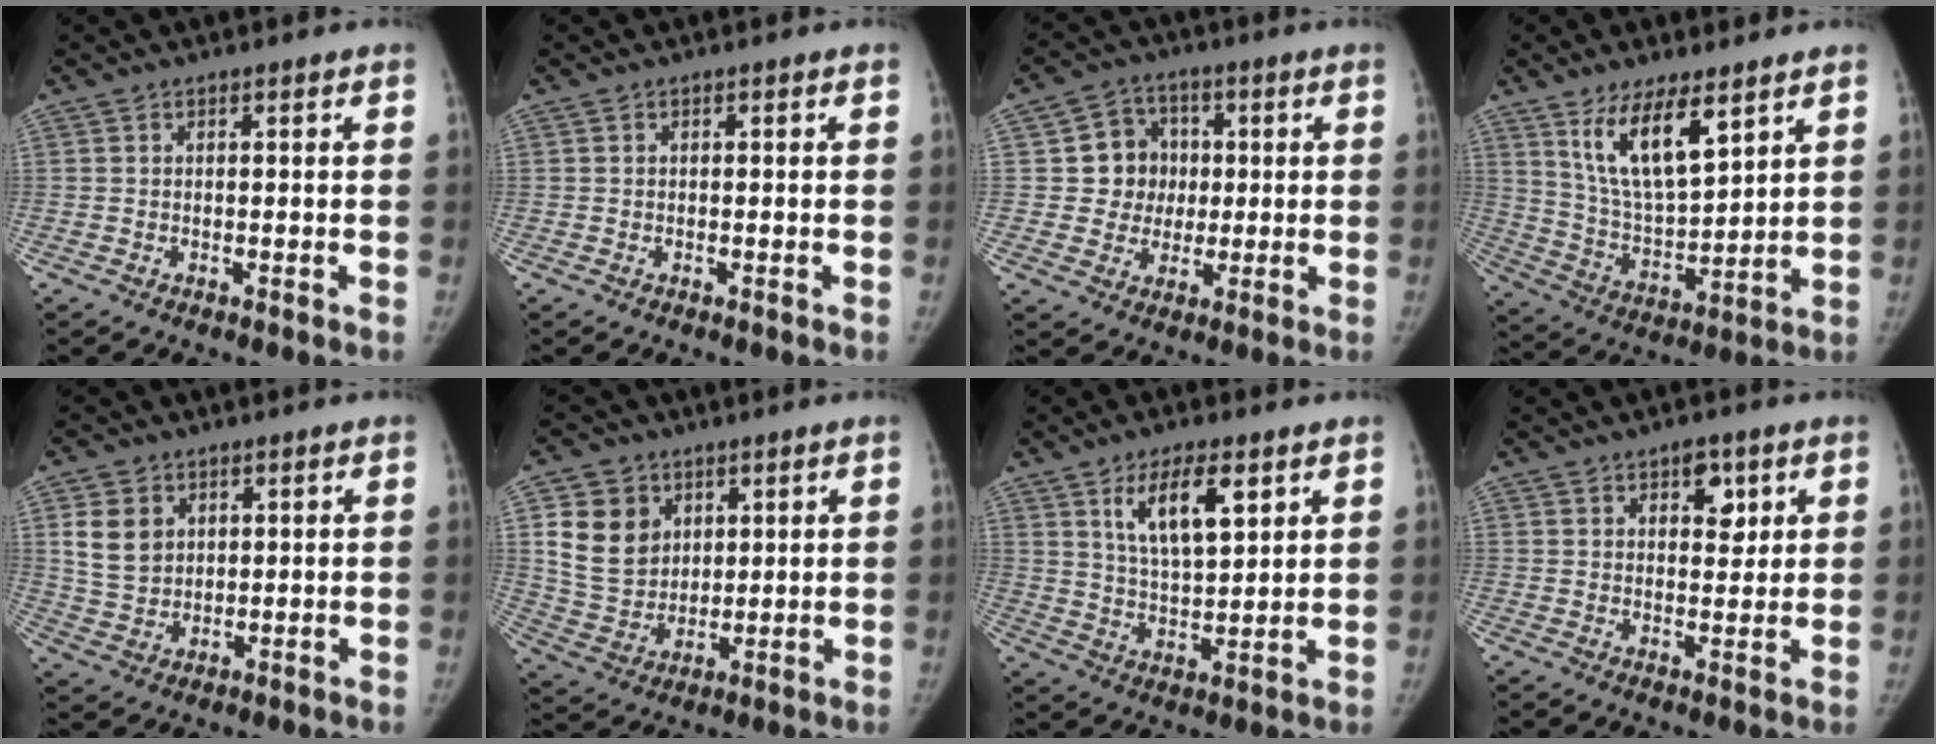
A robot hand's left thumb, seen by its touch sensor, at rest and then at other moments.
{"total": 0.0}
{"total": 8.9, "force": [0.9, 8.4, 2.7], "torque": [0.004, 0.011, 0.012]}
{"total": 13.5, "force": [7.7, 5.0, 9.8], "torque": [-0.154, -0.047, 0.156]}
{"total": 7.4, "force": [2.6, 5.7, 3.8], "torque": [-0.053, -0.010, 0.059]}
{"total": 11.9, "force": [4.3, 9.6, 5.7], "torque": [-0.073, -0.016, 0.093]}
{"total": 10.8, "force": [5.3, 4.4, 8.4], "torque": [-0.131, -0.027, 0.101]}
{"total": 5.1, "force": [2.5, 3.0, 3.3], "torque": [-0.019, -0.012, 0.033]}